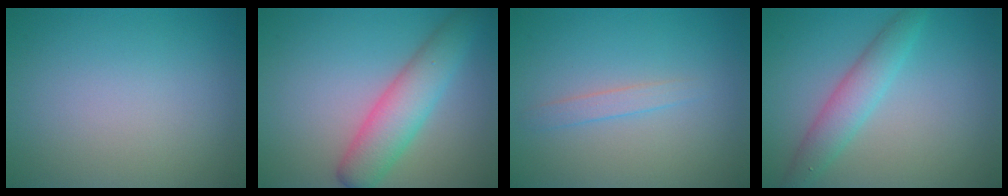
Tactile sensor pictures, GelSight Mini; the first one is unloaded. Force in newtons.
{"total": 5.1, "press": 5.1, "slide": 0.1}
{"total": 1.2, "press": 1.2, "slide": 0.0}
{"total": 3.0, "press": 3.0, "slide": 0.1}